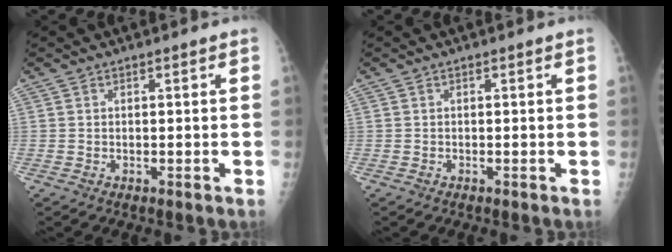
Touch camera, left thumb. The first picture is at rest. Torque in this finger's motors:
{"motor_torque": [0.00, 0.02, -0.08, -0.09, 0.00]}